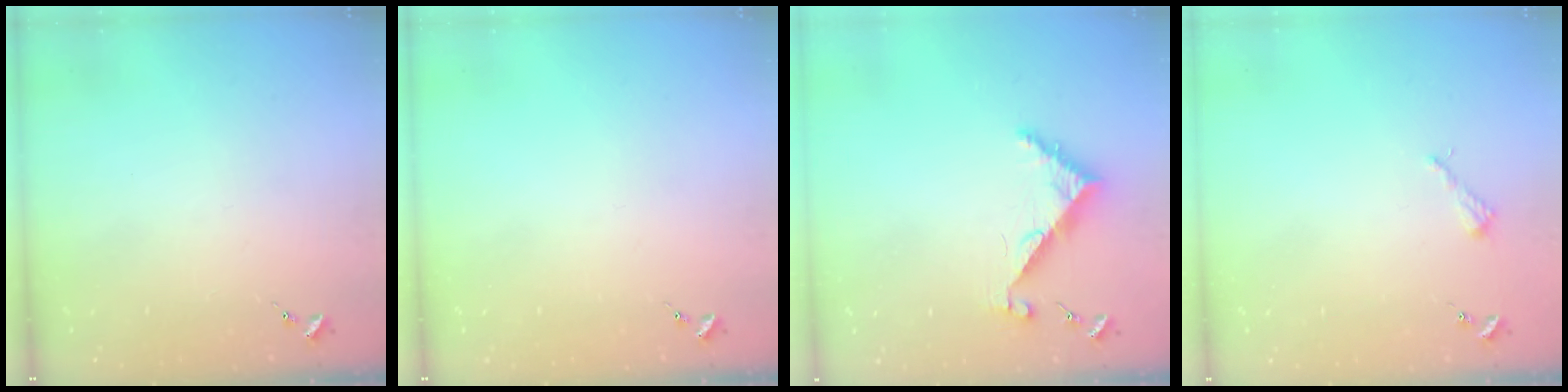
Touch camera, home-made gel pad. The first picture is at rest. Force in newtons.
{"total": 0.0}
{"total": 6.3, "press": 6.3, "slide": 0.5}
{"total": 2.6, "press": 2.6, "slide": 0.3}